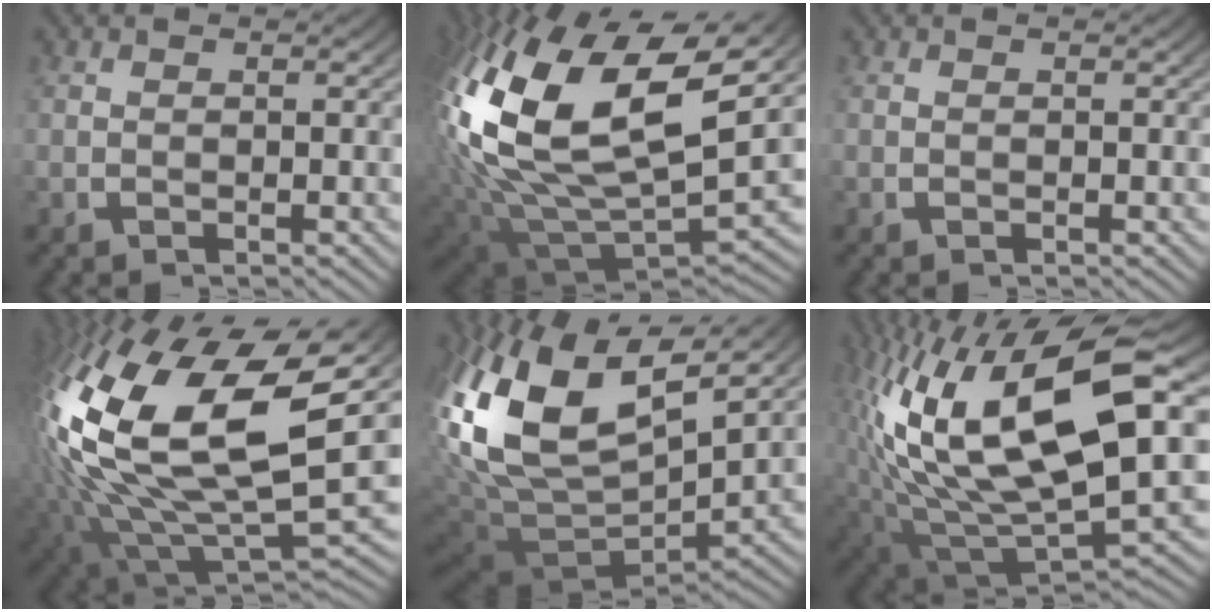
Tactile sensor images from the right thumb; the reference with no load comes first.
{"total": 22.1, "force": [1.3, 14.1, 17.0], "torque": [-0.400, -0.066, 0.056]}
{"total": 0.0}
{"total": 22.7, "force": [-0.2, 13.2, 18.4], "torque": [-0.395, -0.066, 0.042]}
{"total": 16.7, "force": [1.4, 9.7, 13.5], "torque": [-0.323, -0.056, 0.056]}
{"total": 18.1, "force": [-0.9, 10.3, 14.9], "torque": [-0.321, -0.057, 0.020]}